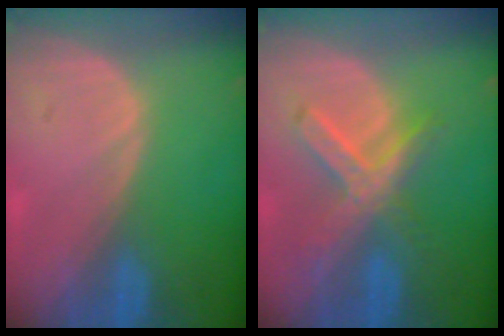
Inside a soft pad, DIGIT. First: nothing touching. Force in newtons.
{"total": 7.5, "press": 6.4, "slide": 3.8}